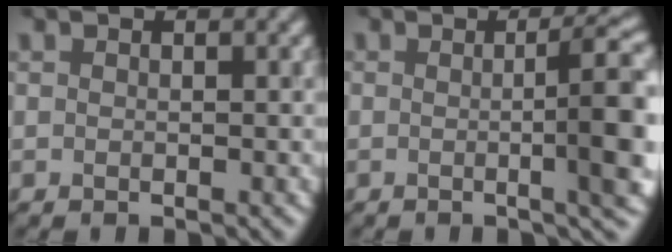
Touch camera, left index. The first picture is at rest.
{"total": 7.1, "force": [-0.4, 1.4, 6.9], "torque": [-0.085, -0.002, 0.002]}